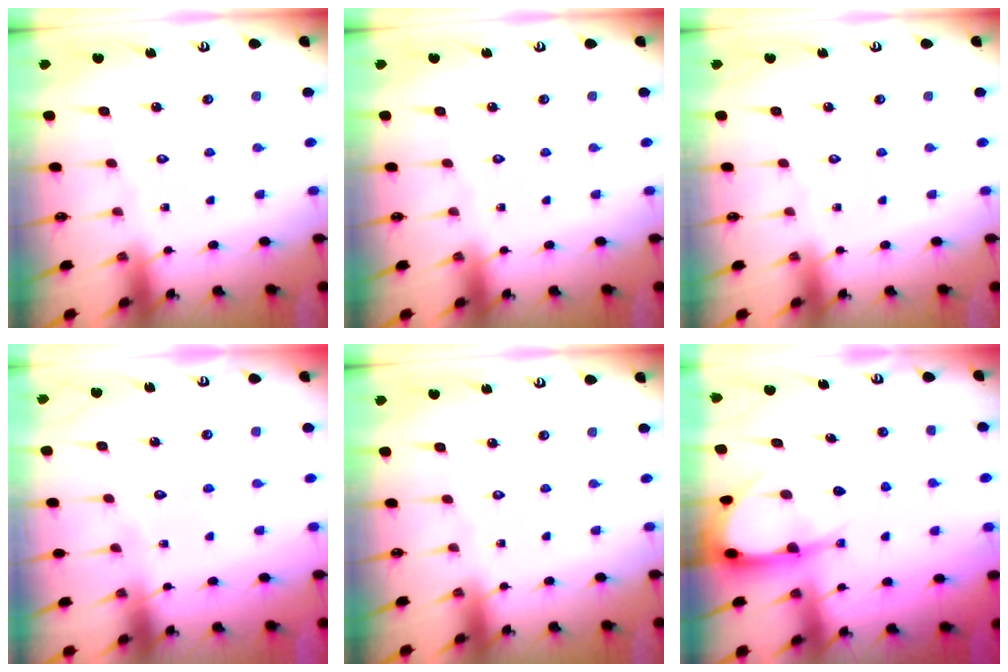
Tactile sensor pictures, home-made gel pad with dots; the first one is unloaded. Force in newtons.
{"total": 0.0}
{"total": 0.0}
{"total": 2.7, "press": 2.7, "slide": 0.3}
{"total": 0.0}
{"total": 5.9, "press": 5.9, "slide": 0.6}